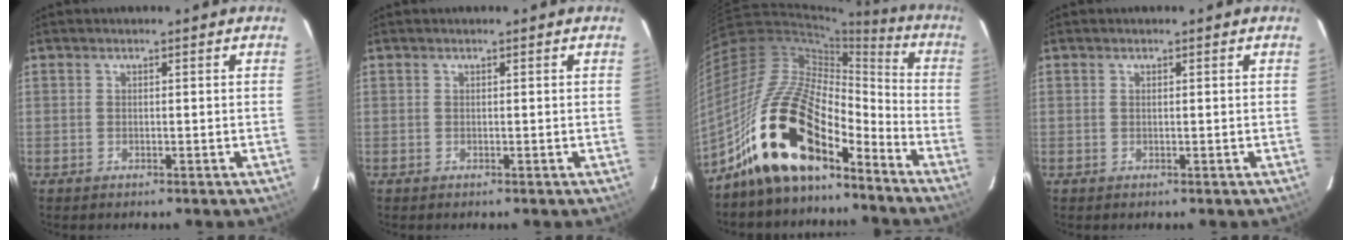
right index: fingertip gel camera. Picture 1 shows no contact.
{"total": 0.0}
{"total": 21.1, "force": [-14.5, 8.7, 12.8], "torque": [-0.249, 0.004, -0.276]}
{"total": 0.0}